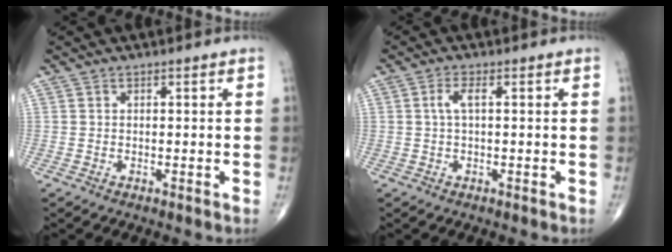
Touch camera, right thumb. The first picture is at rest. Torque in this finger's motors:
{"motor_torque": [-0.04, -0.03, 0.21, 0.10, 0.08]}